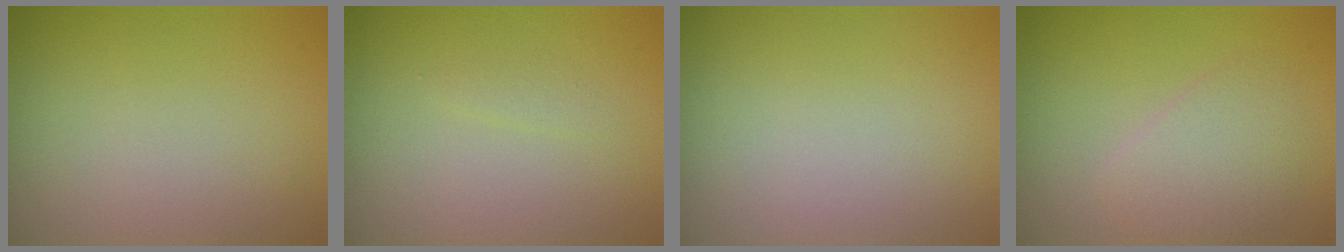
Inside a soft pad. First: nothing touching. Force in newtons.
{"total": 0.7, "press": 0.7, "slide": 0.0}
{"total": 0.0}
{"total": 2.8, "press": 2.8, "slide": 0.0}